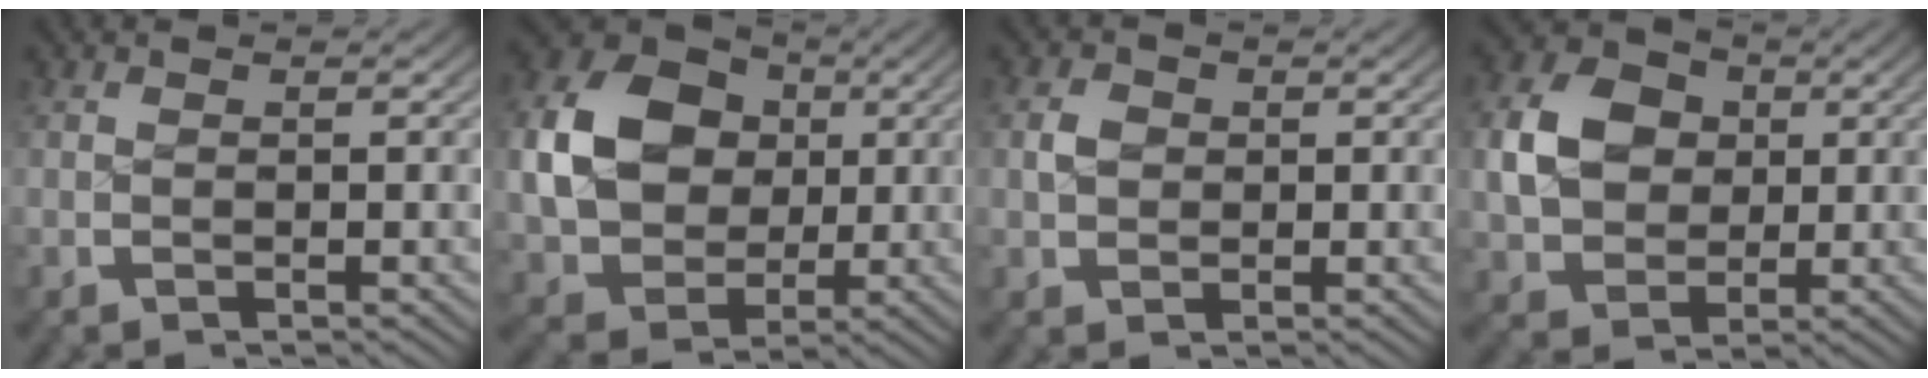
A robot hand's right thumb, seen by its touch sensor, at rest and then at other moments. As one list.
[{"total": 13.3, "force": [1.8, 10.9, 7.5], "torque": [-0.173, -0.030, 0.042]}, {"total": 1.9, "force": [0.5, 1.8, 0.2], "torque": [-0.006, -0.005, 0.012]}, {"total": 8.2, "force": [1.3, 6.9, 4.4], "torque": [-0.098, -0.023, 0.036]}]